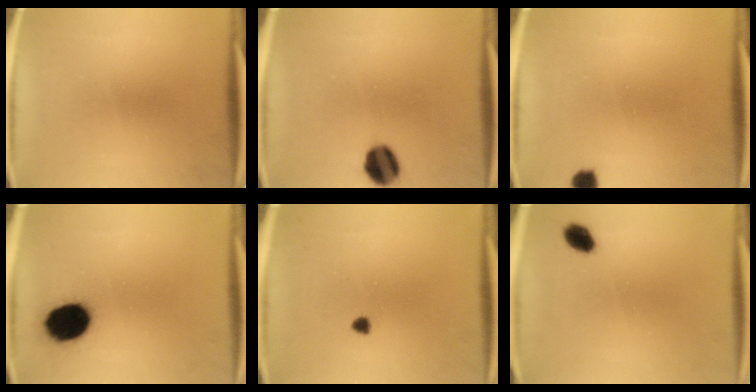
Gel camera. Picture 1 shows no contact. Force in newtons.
{"total": 8.1}
{"total": 2.2}
{"total": 12.5}
{"total": 1.2}
{"total": 3.6}